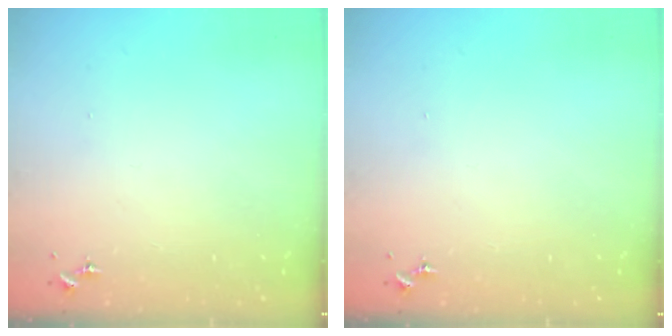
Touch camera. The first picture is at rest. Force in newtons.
{"total": 0.0}